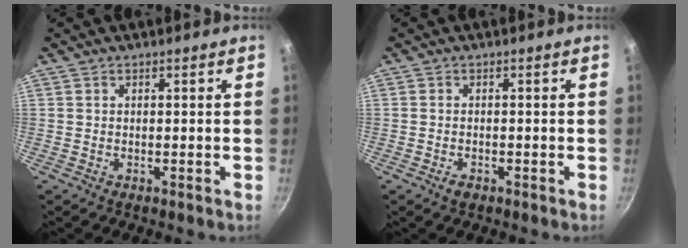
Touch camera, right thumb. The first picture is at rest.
{"total": 1.5, "force": [-0.9, 0.8, 0.7], "torque": [-0.016, 0.005, -0.015]}